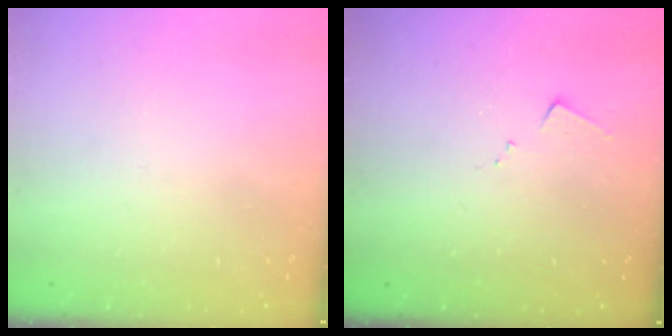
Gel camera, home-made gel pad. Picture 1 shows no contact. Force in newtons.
{"total": 4.8, "press": 4.7, "slide": 0.4}